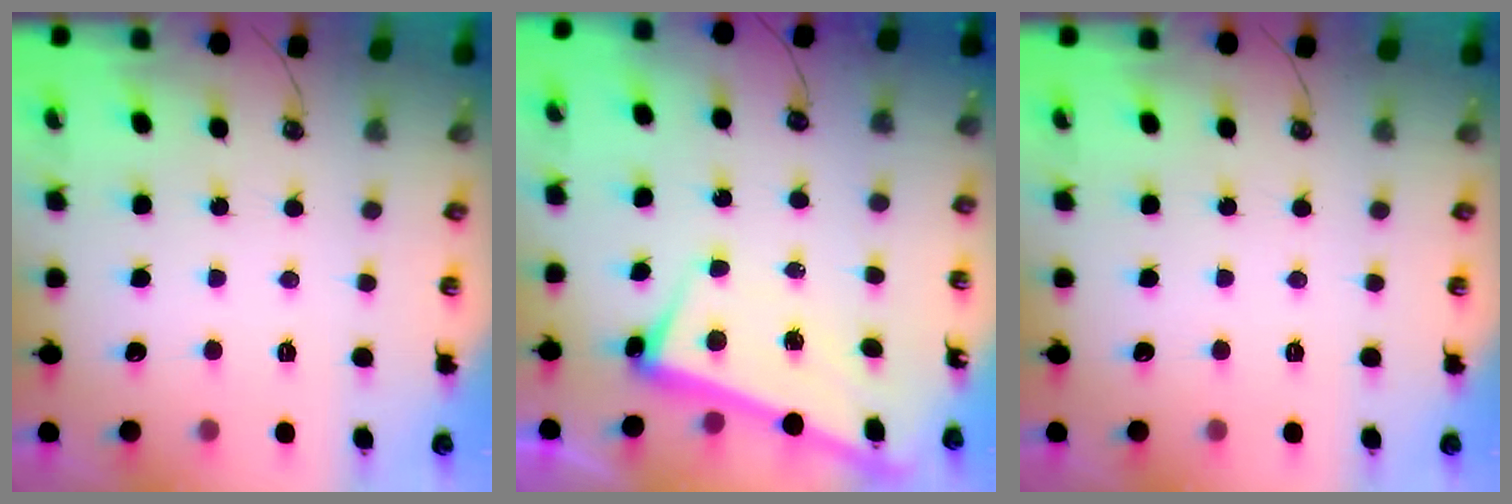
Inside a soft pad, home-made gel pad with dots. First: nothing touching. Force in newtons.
{"total": 2.5, "press": 2.4, "slide": 0.7}
{"total": 0.0}